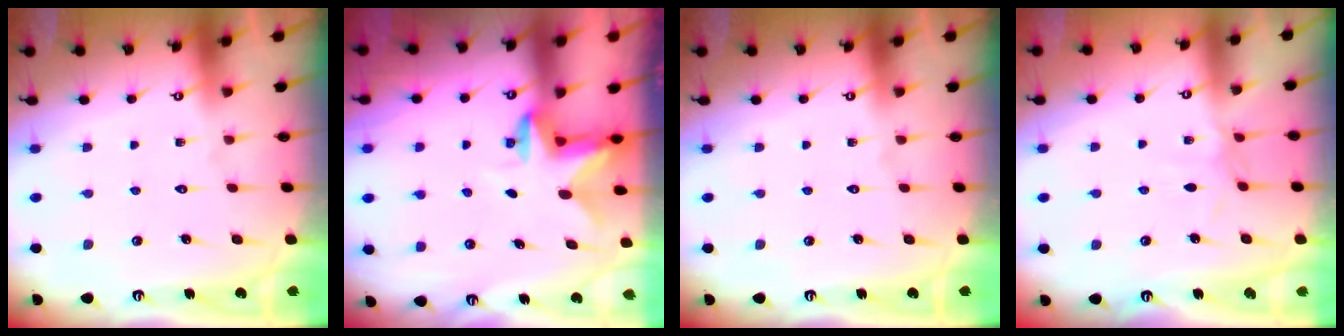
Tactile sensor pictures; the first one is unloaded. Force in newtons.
{"total": 2.8, "press": 2.7, "slide": 0.5}
{"total": 0.0}
{"total": 1.7, "press": 1.6, "slide": 0.4}